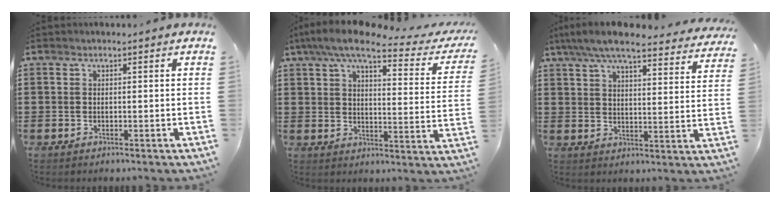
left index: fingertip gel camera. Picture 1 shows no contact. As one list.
[{"total": 8.9, "force": [6.7, 1.1, 5.6], "torque": [-0.117, -0.031, 0.113]}, {"total": 7.6, "force": [6.7, 0.6, 3.5], "torque": [-0.092, -0.030, 0.117]}]